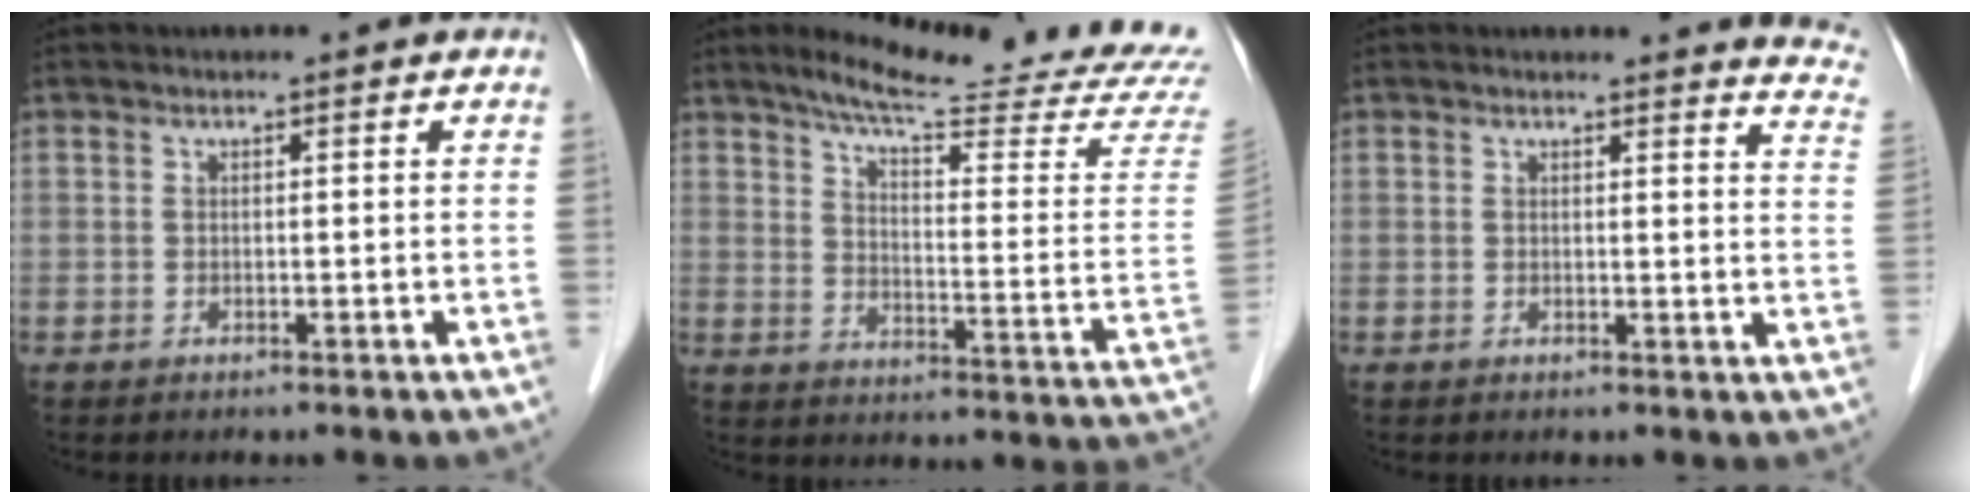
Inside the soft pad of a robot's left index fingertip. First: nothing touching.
{"total": 23.4, "force": [20.9, -0.4, 10.5], "torque": [-0.152, -0.091, 0.259]}
{"total": 9.1, "force": [9.0, 1.2, 1.2], "torque": [0.022, -0.063, 0.056]}